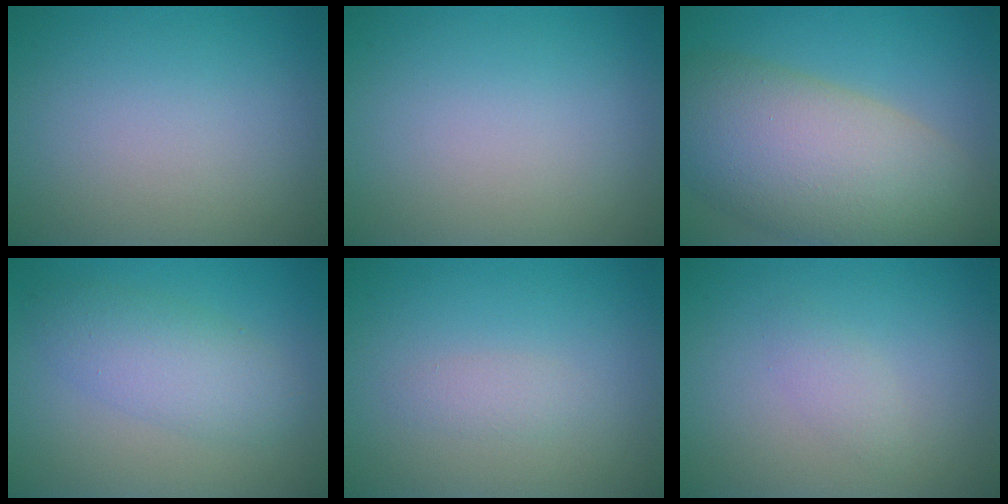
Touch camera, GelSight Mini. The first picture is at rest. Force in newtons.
{"total": 0.0}
{"total": 12.0, "press": 12.0, "slide": 1.2}
{"total": 4.2, "press": 4.2, "slide": 0.0}
{"total": 1.1, "press": 1.1, "slide": 0.1}
{"total": 1.2, "press": 1.2, "slide": 0.1}